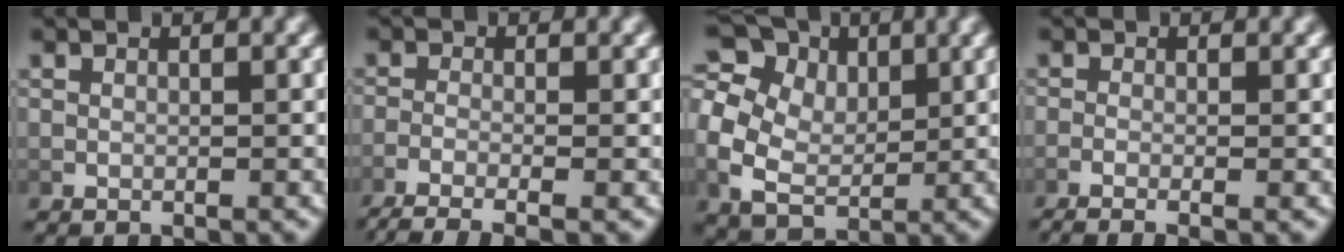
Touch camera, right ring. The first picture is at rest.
{"total": 6.3, "force": [-4.8, 1.9, 3.6], "torque": [-0.067, -0.024, -0.064]}
{"total": 11.4, "force": [3.0, 9.1, 6.2], "torque": [-0.126, -0.006, 0.046]}
{"total": 2.8, "force": [-2.1, 0.6, 1.8], "torque": [-0.043, -0.011, -0.031]}